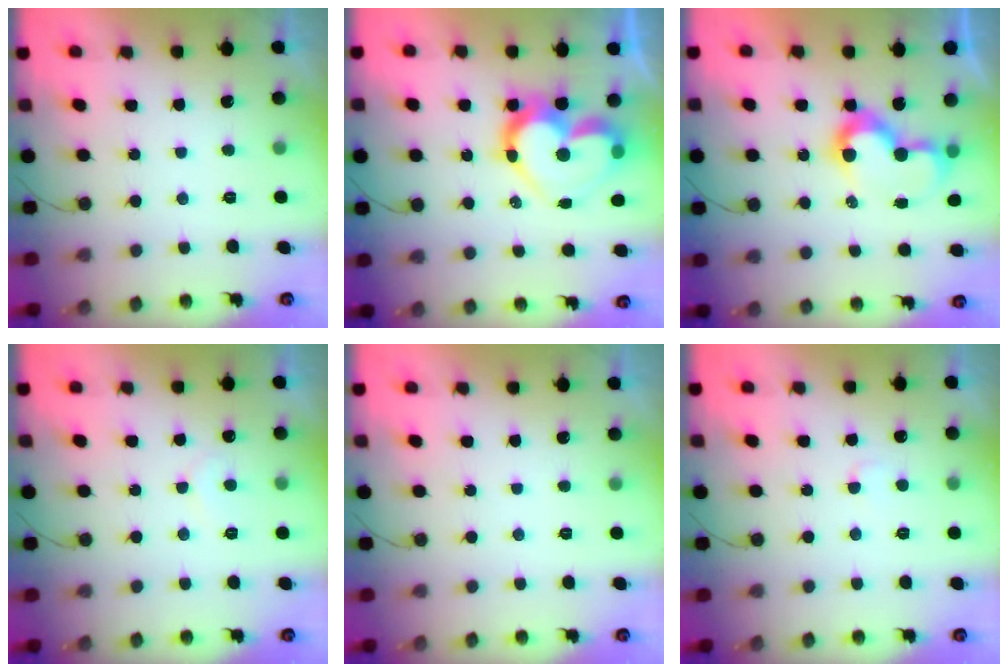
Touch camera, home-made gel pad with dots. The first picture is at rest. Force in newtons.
{"total": 17.7, "press": 17.7, "slide": 1.6}
{"total": 10.0, "press": 10.0, "slide": 0.3}
{"total": 5.1, "press": 5.1, "slide": 0.5}
{"total": 0.0}
{"total": 2.9, "press": 2.9, "slide": 0.2}